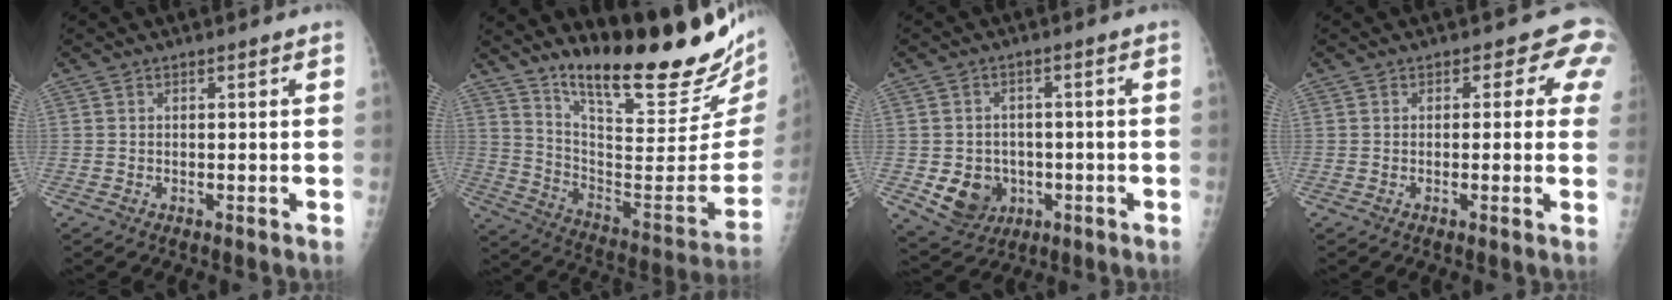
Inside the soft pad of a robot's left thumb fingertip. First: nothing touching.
{"total": 28.0, "force": [20.8, 5.6, 18.0], "torque": [-0.246, -0.142, 0.314]}
{"total": 8.3, "force": [-2.0, 7.3, 3.5], "torque": [-0.030, 0.011, -0.018]}
{"total": 4.5, "force": [1.9, 3.2, 2.6], "torque": [0.010, -0.002, -0.002]}